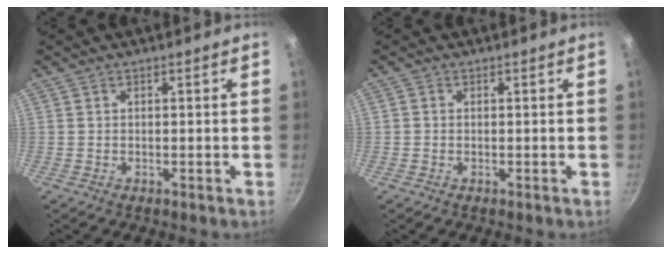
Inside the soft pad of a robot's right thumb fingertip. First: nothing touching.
{"total": 0.6, "force": [-0.1, 0.6, 0.2], "torque": [-0.003, 0.002, -0.003]}